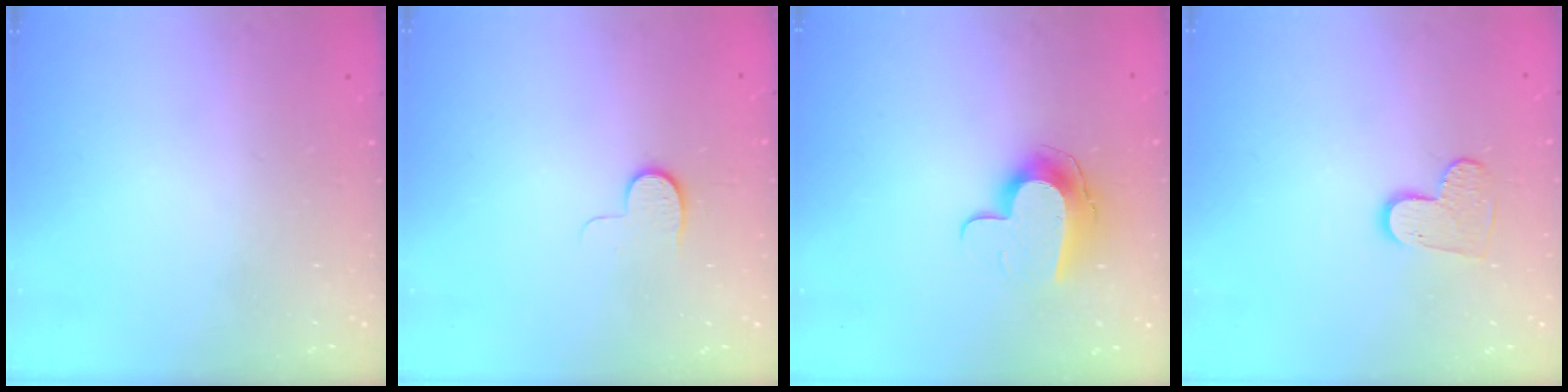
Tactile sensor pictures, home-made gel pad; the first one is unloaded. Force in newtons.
{"total": 5.3, "press": 5.3, "slide": 0.5}
{"total": 10.7, "press": 10.7, "slide": 0.5}
{"total": 7.5, "press": 7.5, "slide": 0.5}